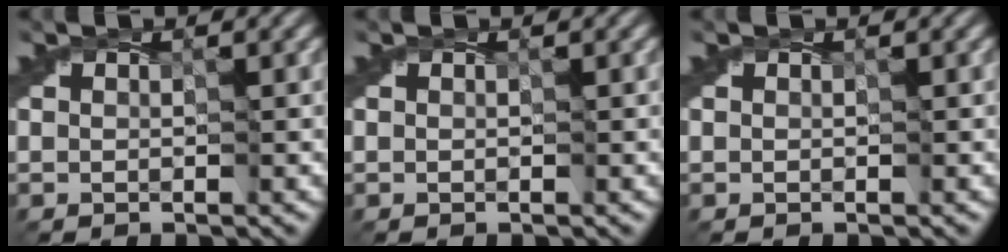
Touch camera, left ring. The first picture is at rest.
{"total": 0.0}
{"total": 0.0}